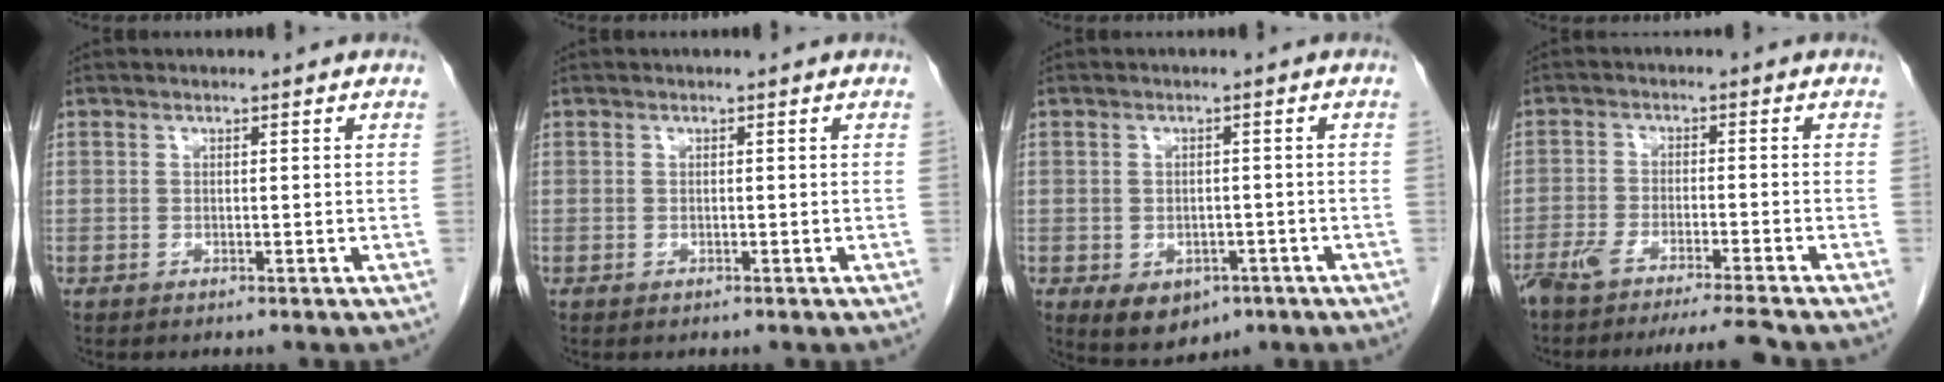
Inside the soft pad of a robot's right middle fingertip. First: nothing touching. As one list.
[{"total": 0.0}, {"total": 6.8, "force": [-3.3, 4.7, 3.6], "torque": [-0.048, 0.005, -0.035]}, {"total": 9.0, "force": [-8.0, -0.8, 4.1], "torque": [-0.052, -0.011, -0.128]}]